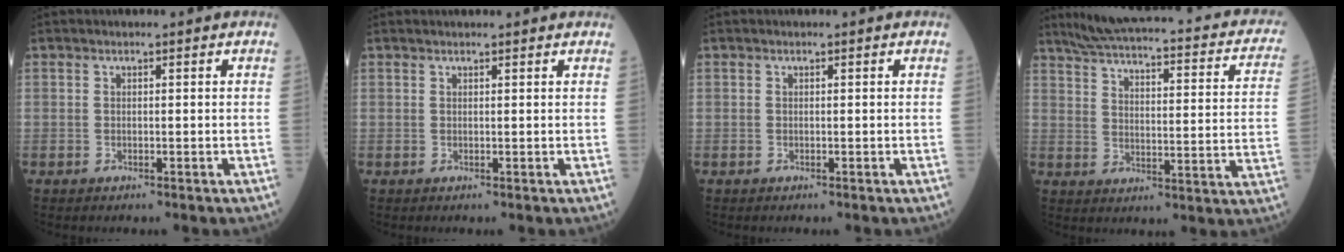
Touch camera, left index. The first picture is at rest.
{"total": 3.3, "force": [3.2, 0.3, 1.0], "torque": [-0.013, 0.024, 0.036]}
{"total": 0.0}
{"total": 22.1, "force": [16.8, 5.4, 13.2], "torque": [-0.185, 0.004, 0.197]}